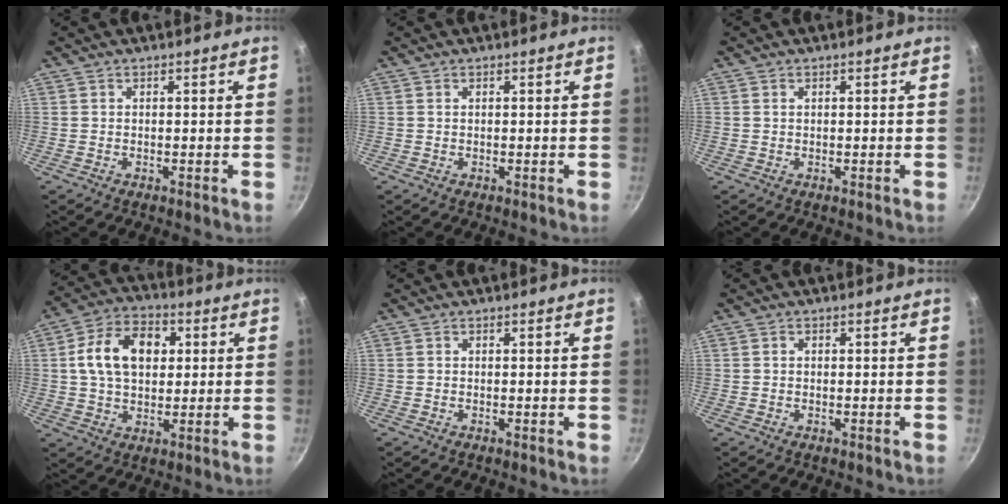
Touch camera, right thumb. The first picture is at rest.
{"total": 0.0}
{"total": 0.5, "force": [0.2, 0.4, 0.3], "torque": [-0.004, 0.002, 0.003]}
{"total": 13.6, "force": [2.7, 9.4, 9.4], "torque": [-0.138, 0.014, 0.034]}
{"total": 0.0}
{"total": 0.6, "force": [0.1, 0.5, 0.3], "torque": [-0.004, 0.004, 0.001]}